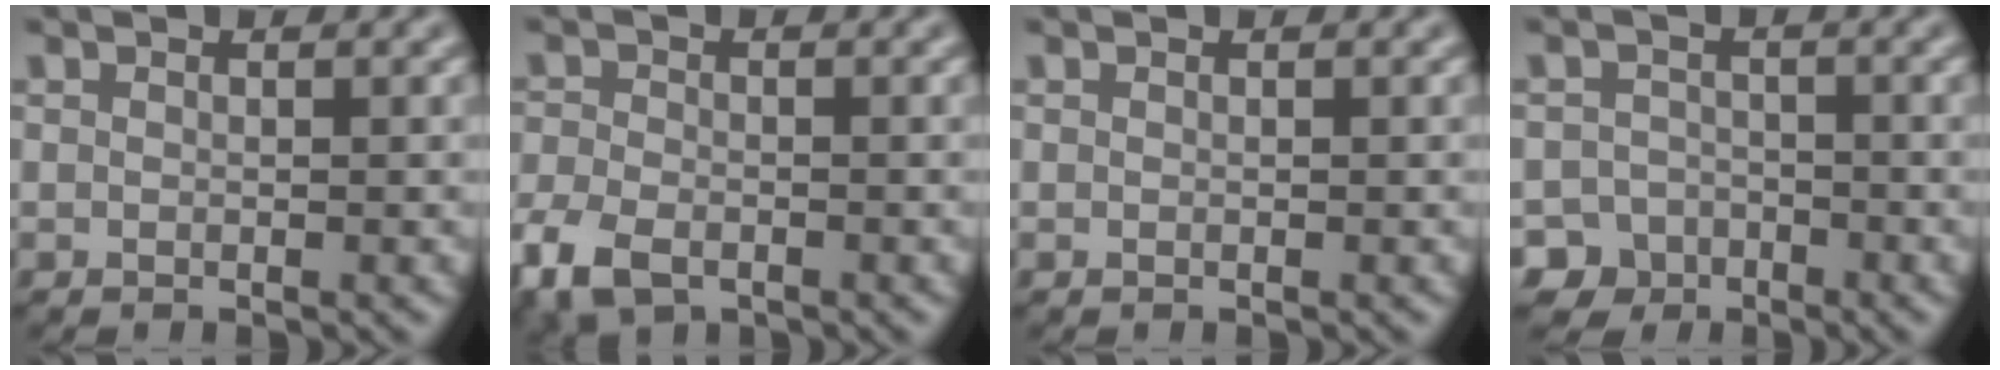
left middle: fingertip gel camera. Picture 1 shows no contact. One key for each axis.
{"total": 5.0, "fx": -3.0, "fy": 2.7, "fz": 2.9, "tx": -0.071, "ty": -0.008, "tz": -0.067}
{"total": 0.0}
{"total": 4.4, "fx": -2.9, "fy": 3.3, "fz": 0.2, "tx": 0.025, "ty": -0.001, "tz": -0.053}